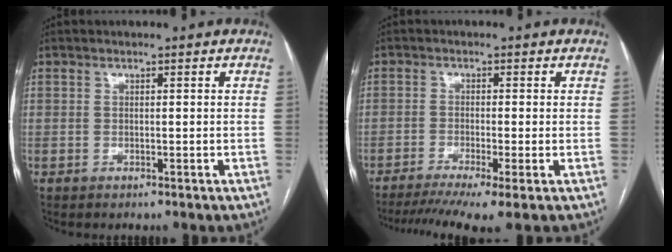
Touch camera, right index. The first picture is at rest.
{"total": 8.5, "force": [-5.8, 0.3, 6.3], "torque": [-0.102, -0.013, -0.094]}